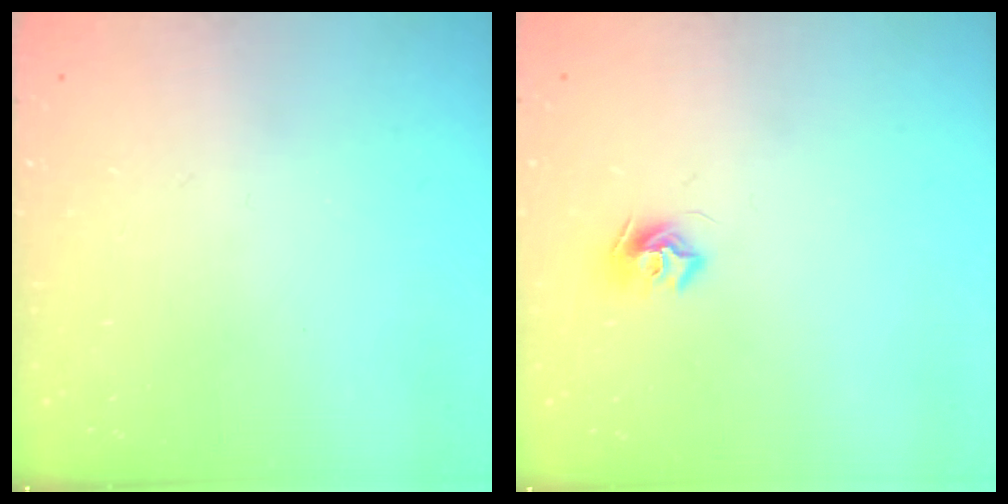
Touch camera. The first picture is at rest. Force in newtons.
{"total": 7.6, "press": 7.6, "slide": 0.2}